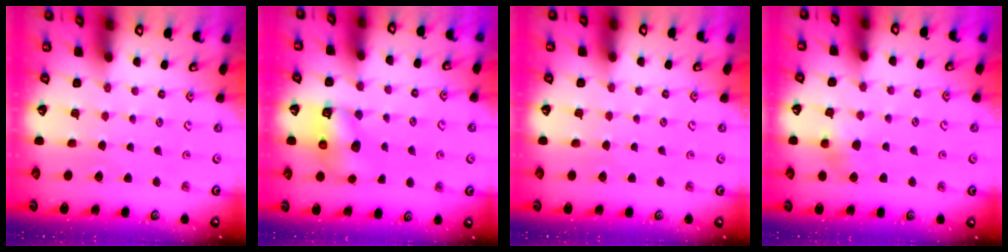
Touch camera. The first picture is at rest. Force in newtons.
{"total": 6.8, "press": 6.8, "slide": 0.9}
{"total": 0.0}
{"total": 7.4, "press": 7.4, "slide": 0.3}